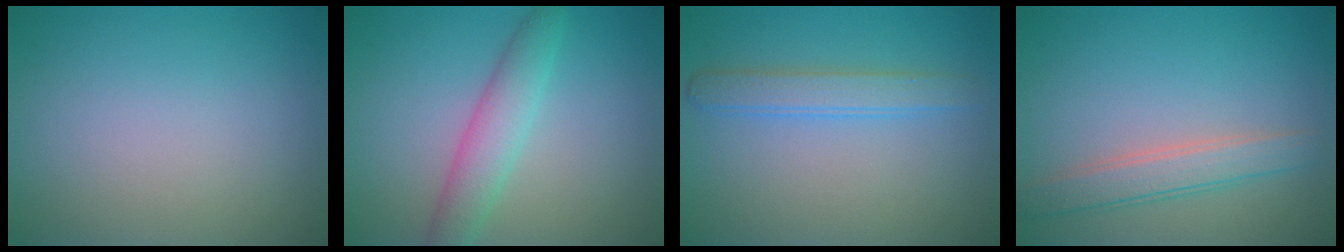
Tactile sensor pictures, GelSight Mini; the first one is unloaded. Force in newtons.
{"total": 3.6, "press": 3.6, "slide": 0.3}
{"total": 2.5, "press": 2.5, "slide": 0.1}
{"total": 2.9, "press": 2.9, "slide": 0.2}